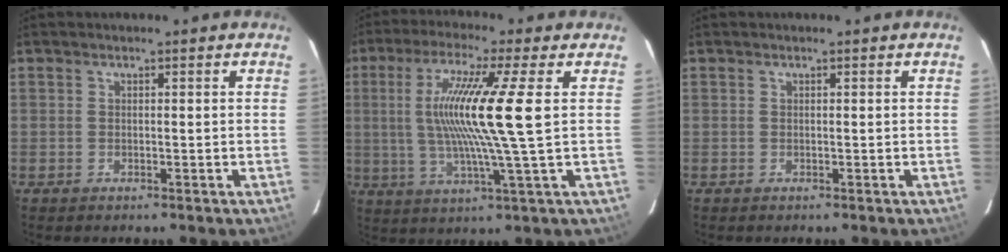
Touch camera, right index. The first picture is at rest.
{"total": 14.1, "force": [2.0, -1.2, 13.9], "torque": [-0.255, -0.006, 0.036]}
{"total": 0.0}